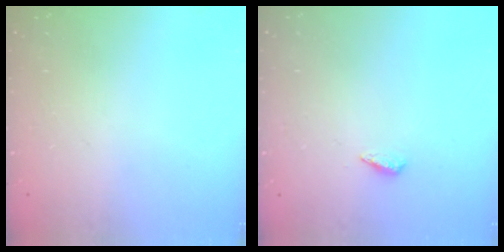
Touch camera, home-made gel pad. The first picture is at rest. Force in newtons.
{"total": 4.8, "press": 4.8, "slide": 0.4}